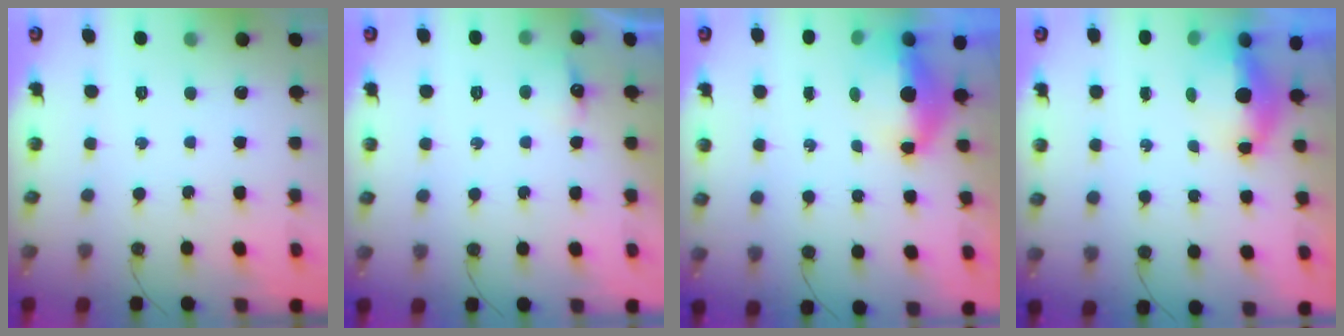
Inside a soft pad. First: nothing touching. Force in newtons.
{"total": 5.0, "press": 4.9, "slide": 0.9}
{"total": 12.5, "press": 7.8, "slide": 9.7}
{"total": 5.5, "press": 5.4, "slide": 0.7}